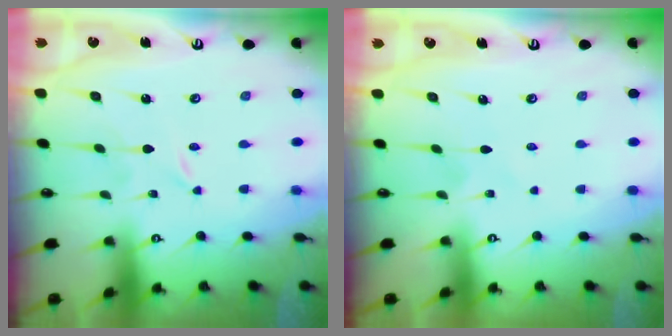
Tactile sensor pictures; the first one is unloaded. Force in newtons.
{"total": 2.8, "press": 2.8, "slide": 0.4}